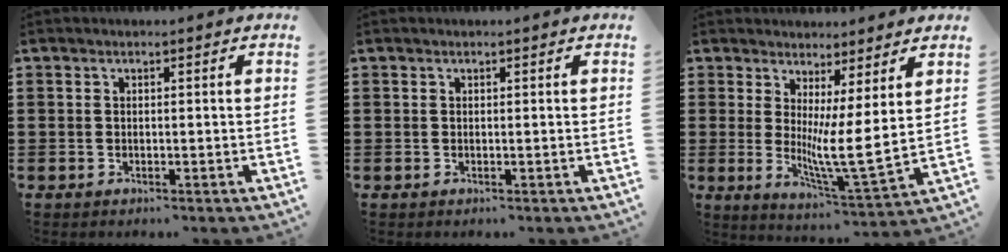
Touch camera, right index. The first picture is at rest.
{"total": 0.0}
{"total": 7.1, "force": [2.1, 0.6, 6.8], "torque": [-0.115, -0.036, 0.038]}